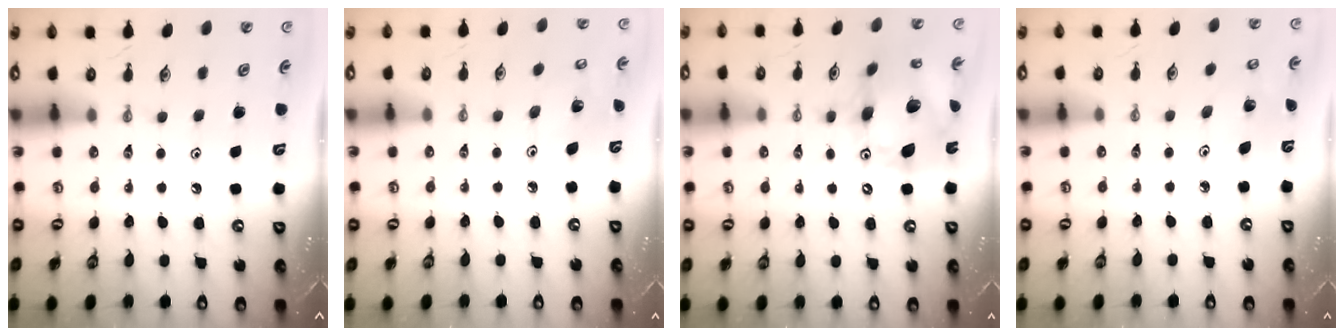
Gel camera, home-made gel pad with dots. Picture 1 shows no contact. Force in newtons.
{"total": 3.7, "press": 3.7, "slide": 0.3}
{"total": 17.0, "press": 16.9, "slide": 1.9}
{"total": 2.2, "press": 2.2, "slide": 0.2}